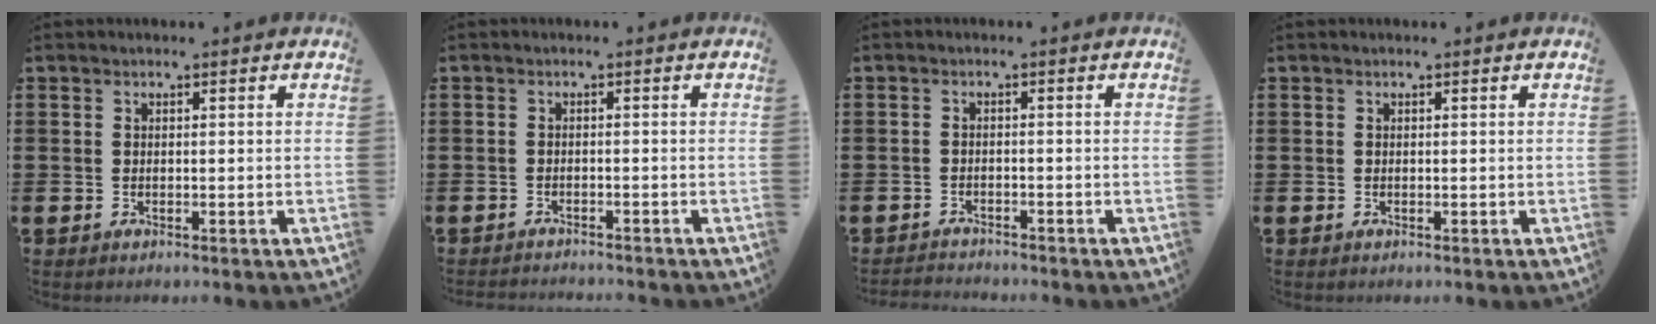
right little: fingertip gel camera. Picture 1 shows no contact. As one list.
[{"total": 1.2, "force": [-1.1, -0.1, -0.1], "torque": [-0.001, 0.001, -0.024]}, {"total": 1.4, "force": [-1.4, 0.0, -0.2], "torque": [-0.002, 0.002, -0.031]}, {"total": 0.0}]